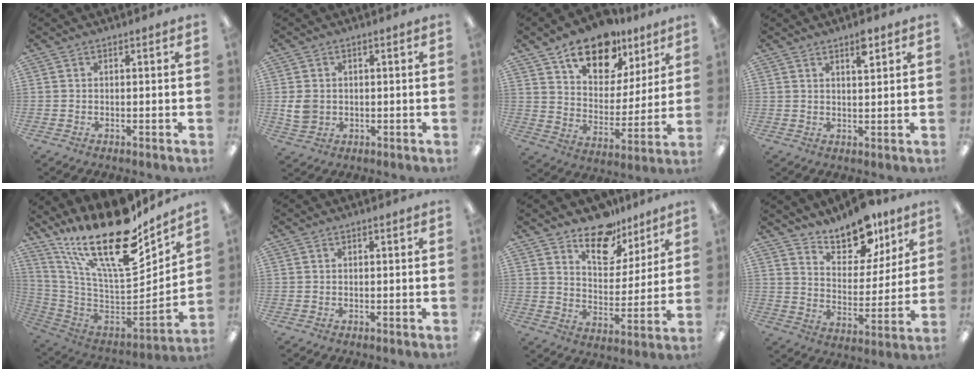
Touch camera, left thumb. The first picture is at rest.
{"total": 4.6, "force": [0.2, 3.9, 2.5], "torque": [-0.051, 0.001, 0.003]}
{"total": 16.4, "force": [11.5, 8.7, 7.7], "torque": [-0.119, -0.062, 0.204]}
{"total": 4.0, "force": [2.8, 1.1, 2.7], "torque": [-0.035, -0.008, 0.044]}
{"total": 26.9, "force": [16.6, 9.6, 18.9], "torque": [-0.343, -0.127, 0.282]}
{"total": 0.0}
{"total": 12.8, "force": [9.7, 6.8, 5.0], "torque": [-0.071, -0.061, 0.177]}
{"total": 12.7, "force": [10.7, 5.1, 4.6], "torque": [-0.074, -0.070, 0.198]}